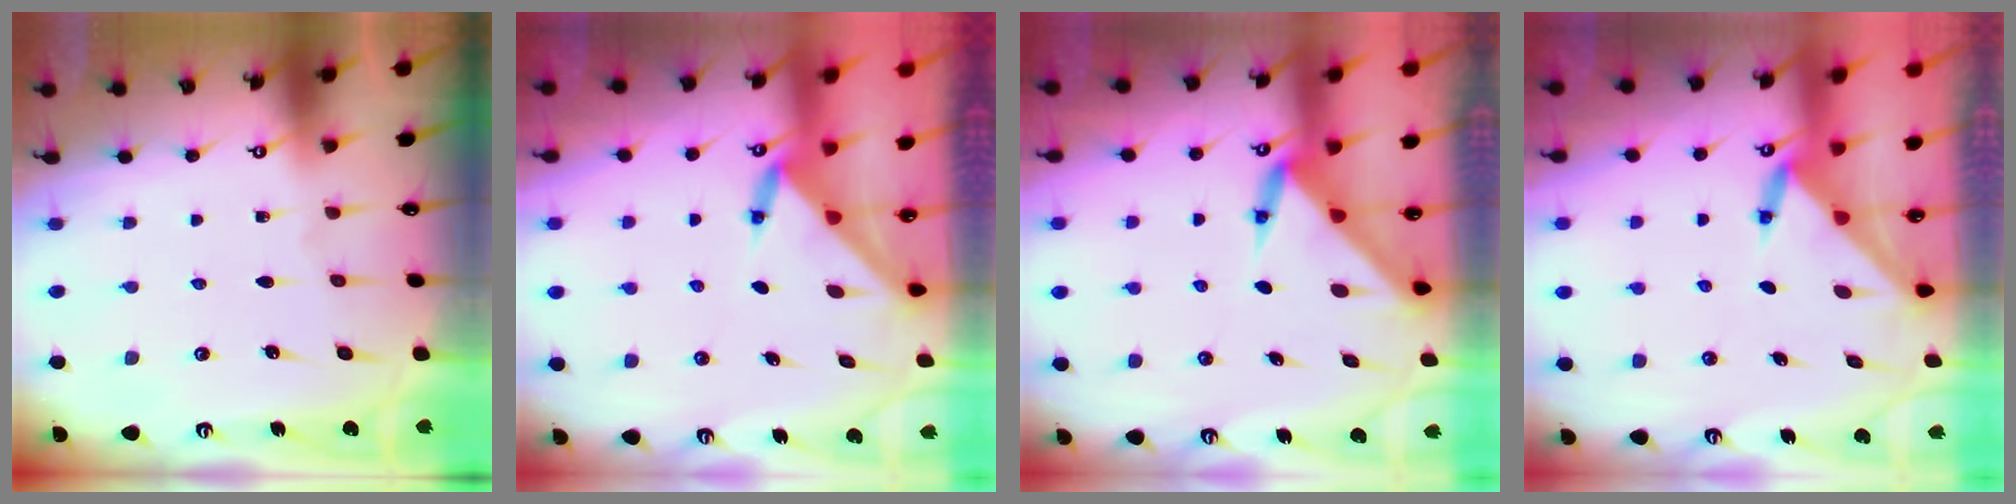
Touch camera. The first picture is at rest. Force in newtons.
{"total": 3.4, "press": 3.4, "slide": 0.3}
{"total": 3.6, "press": 3.6, "slide": 0.2}
{"total": 3.6, "press": 3.6, "slide": 0.4}